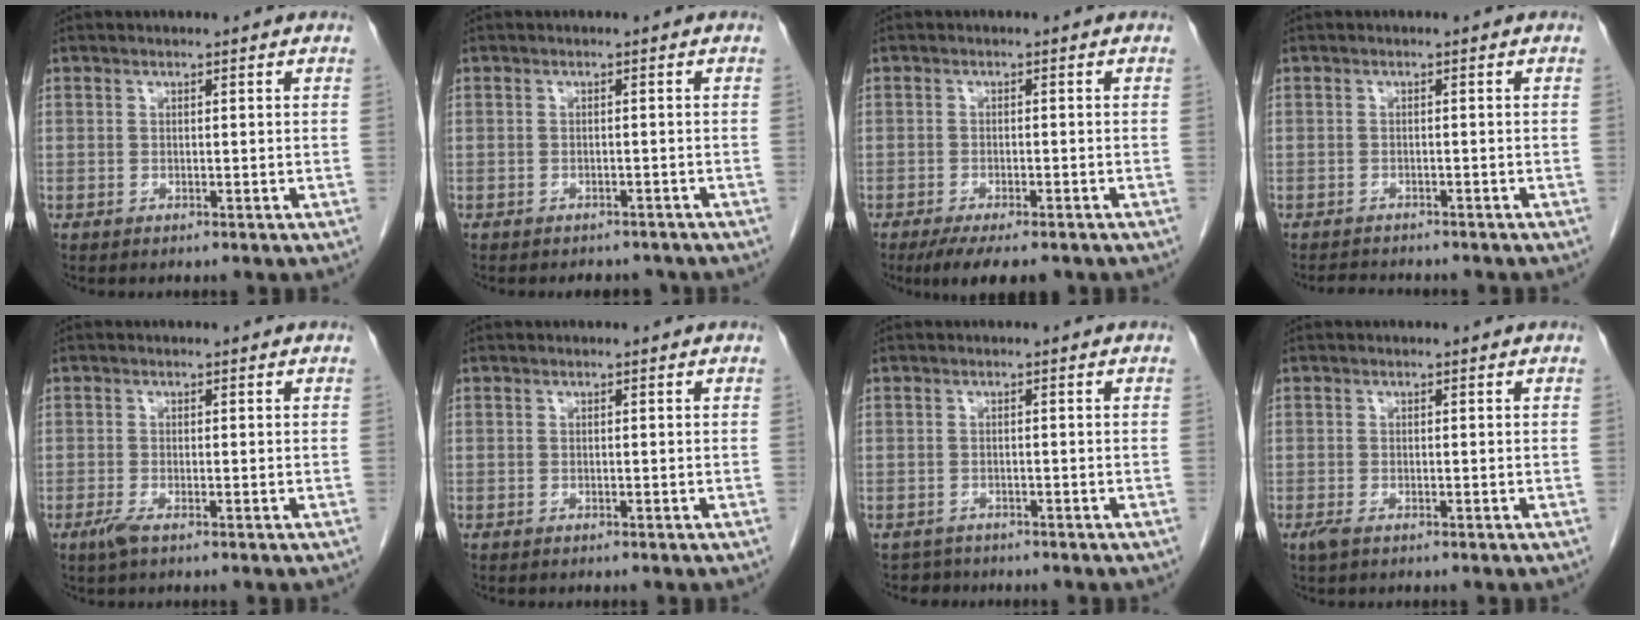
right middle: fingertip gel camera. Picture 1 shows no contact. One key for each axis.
{"total": 4.3, "fx": -3.9, "fy": 1.7, "fz": 0.9, "tx": -0.012, "ty": -0.001, "tz": -0.044}
{"total": 7.7, "fx": -5.9, "fy": 1.9, "fz": 4.5, "tx": -0.064, "ty": -0.013, "tz": -0.087}
{"total": 4.1, "fx": -3.8, "fy": 1.0, "fz": 1.3, "tx": -0.026, "ty": -0.009, "tz": -0.053}
{"total": 1.6, "fx": -1.0, "fy": 0.2, "fz": 1.3, "tx": -0.030, "ty": -0.005, "tz": -0.022}
{"total": 0.0}
{"total": 1.9, "fx": -1.7, "fy": 0.7, "fz": -0.7, "tx": 0.003, "ty": -0.003, "tz": -0.028}
{"total": 1.2, "fx": -0.7, "fy": 0.3, "fz": 0.8, "tx": -0.022, "ty": -0.004, "tz": -0.012}